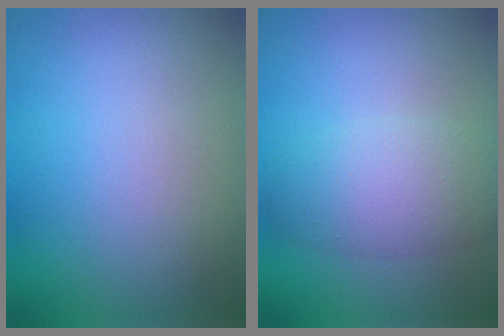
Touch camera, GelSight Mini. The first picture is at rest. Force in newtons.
{"total": 4.4, "press": 4.4, "slide": 0.4}